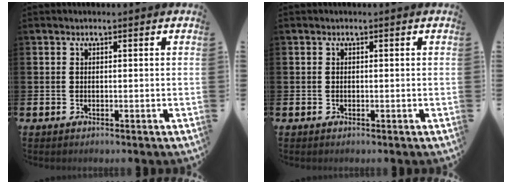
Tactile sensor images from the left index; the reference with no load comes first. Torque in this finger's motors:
{"motor_torque": [-0.27, -0.08, 0.01, -0.01]}